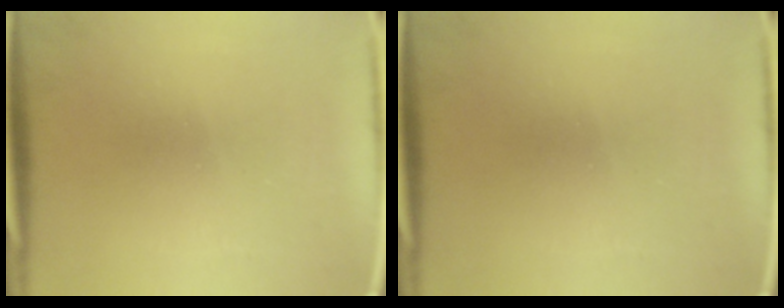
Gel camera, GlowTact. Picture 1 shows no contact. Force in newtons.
{"total": 0.0}